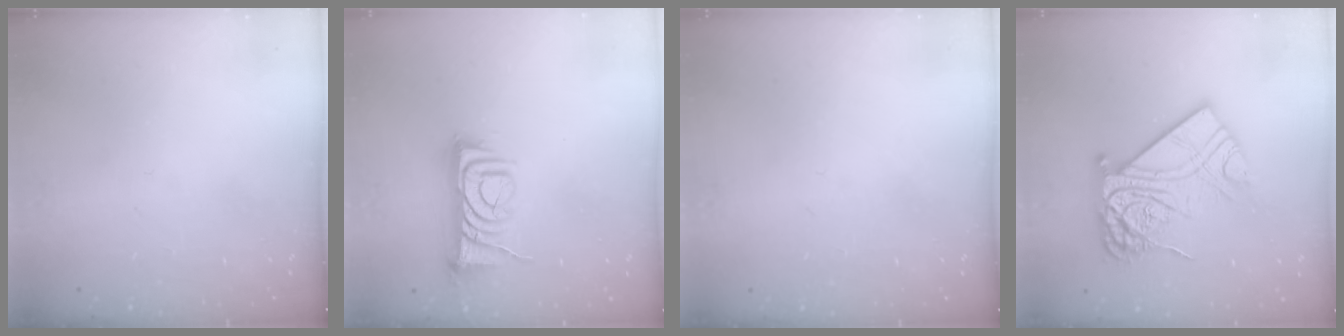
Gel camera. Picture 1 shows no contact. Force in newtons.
{"total": 8.1, "press": 8.1, "slide": 0.6}
{"total": 0.7, "press": 0.6, "slide": 0.1}
{"total": 20.2, "press": 20.1, "slide": 1.9}